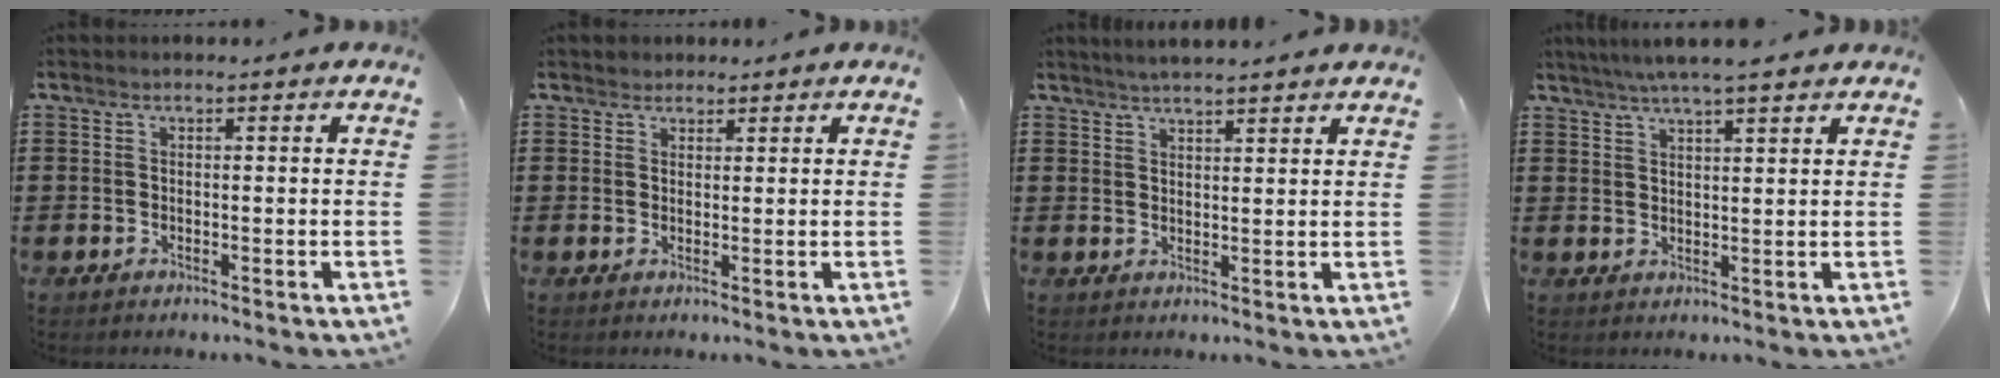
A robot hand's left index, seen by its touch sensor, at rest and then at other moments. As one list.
[{"total": 1.6, "force": [1.3, 0.9, -0.2], "torque": [-0.003, 0.006, 0.026]}, {"total": 2.5, "force": [2.4, -0.3, 0.5], "torque": [-0.014, -0.004, 0.045]}, {"total": 4.4, "force": [3.7, 0.1, 2.3], "torque": [-0.054, -0.003, 0.066]}]